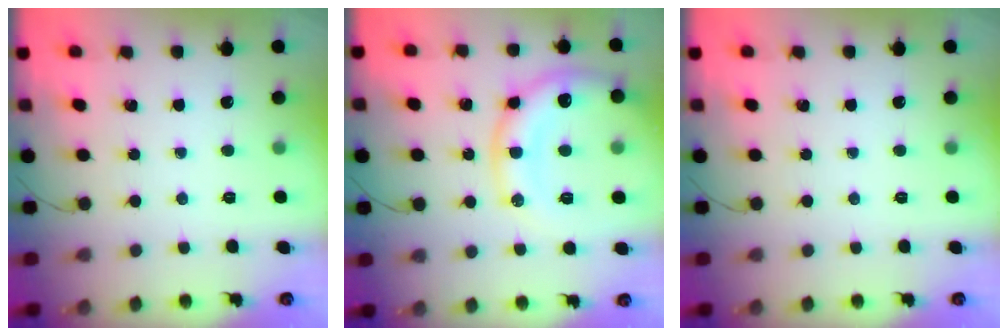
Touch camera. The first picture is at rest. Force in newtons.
{"total": 15.7, "press": 15.6, "slide": 1.8}
{"total": 0.0}